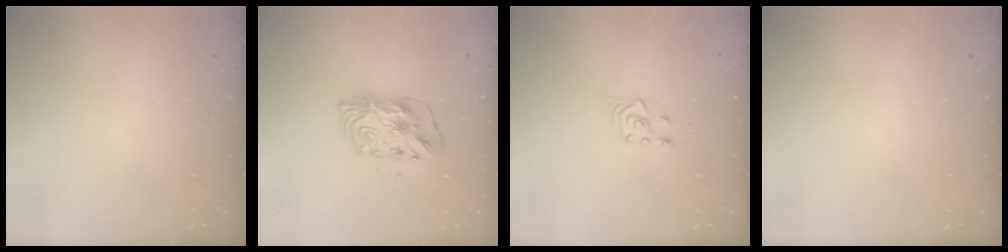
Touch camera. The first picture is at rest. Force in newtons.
{"total": 10.3, "press": 10.3, "slide": 0.8}
{"total": 3.8, "press": 3.6, "slide": 1.4}
{"total": 0.0}